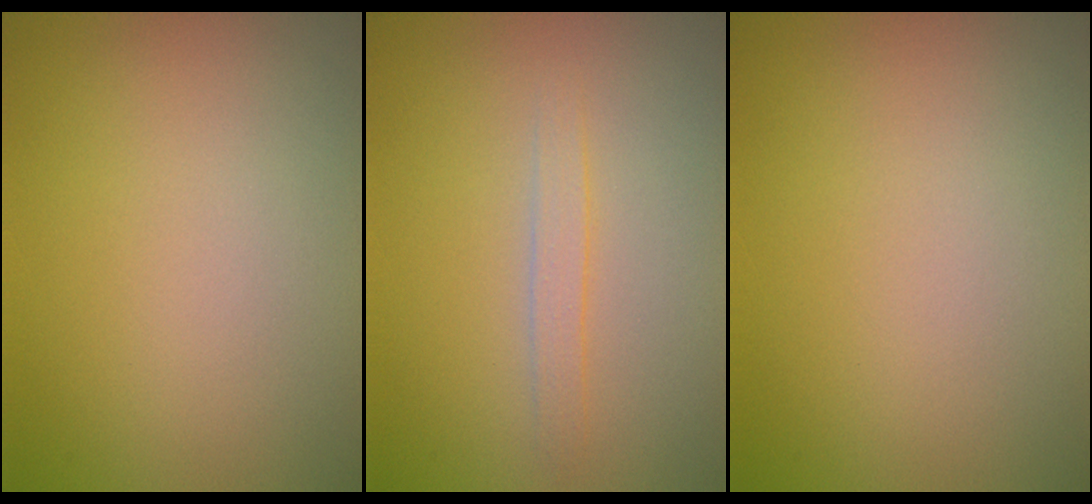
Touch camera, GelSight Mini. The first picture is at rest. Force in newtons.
{"total": 1.3, "press": 1.3, "slide": 0.1}
{"total": 0.0}